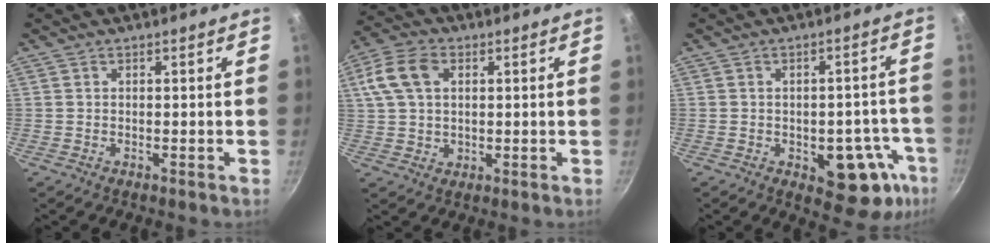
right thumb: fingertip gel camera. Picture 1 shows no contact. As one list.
[{"total": 10.0, "force": [2.7, 6.9, 6.7], "torque": [-0.123, 0.009, 0.044]}, {"total": 12.7, "force": [-4.5, 7.2, 9.4], "torque": [-0.052, 0.021, -0.052]}]